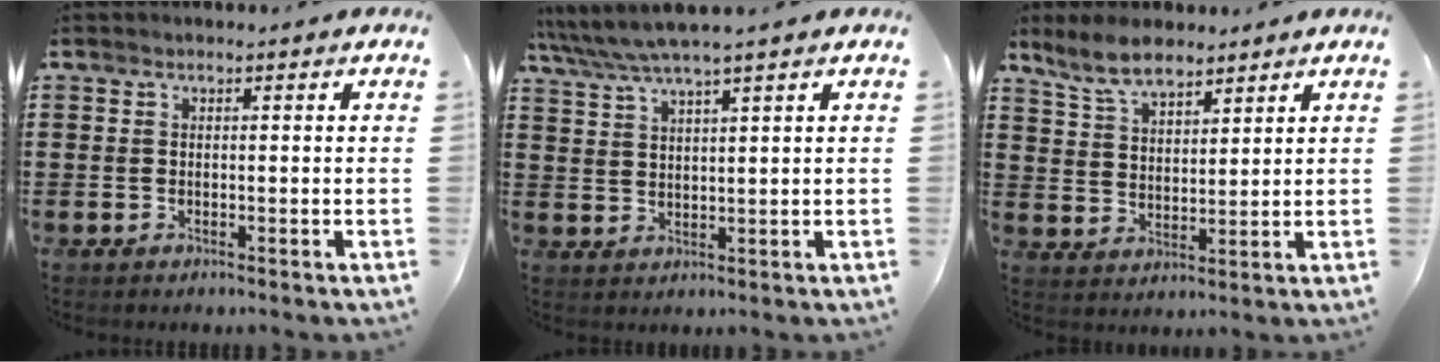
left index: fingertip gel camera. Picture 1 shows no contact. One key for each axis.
{"total": 4.7, "fx": 3.9, "fy": -0.1, "fz": 2.5, "tx": -0.061, "ty": -0.011, "tz": 0.068}
{"total": 6.5, "fx": 5.5, "fy": 2.3, "fz": 2.7, "tx": -0.070, "ty": -0.002, "tz": 0.103}